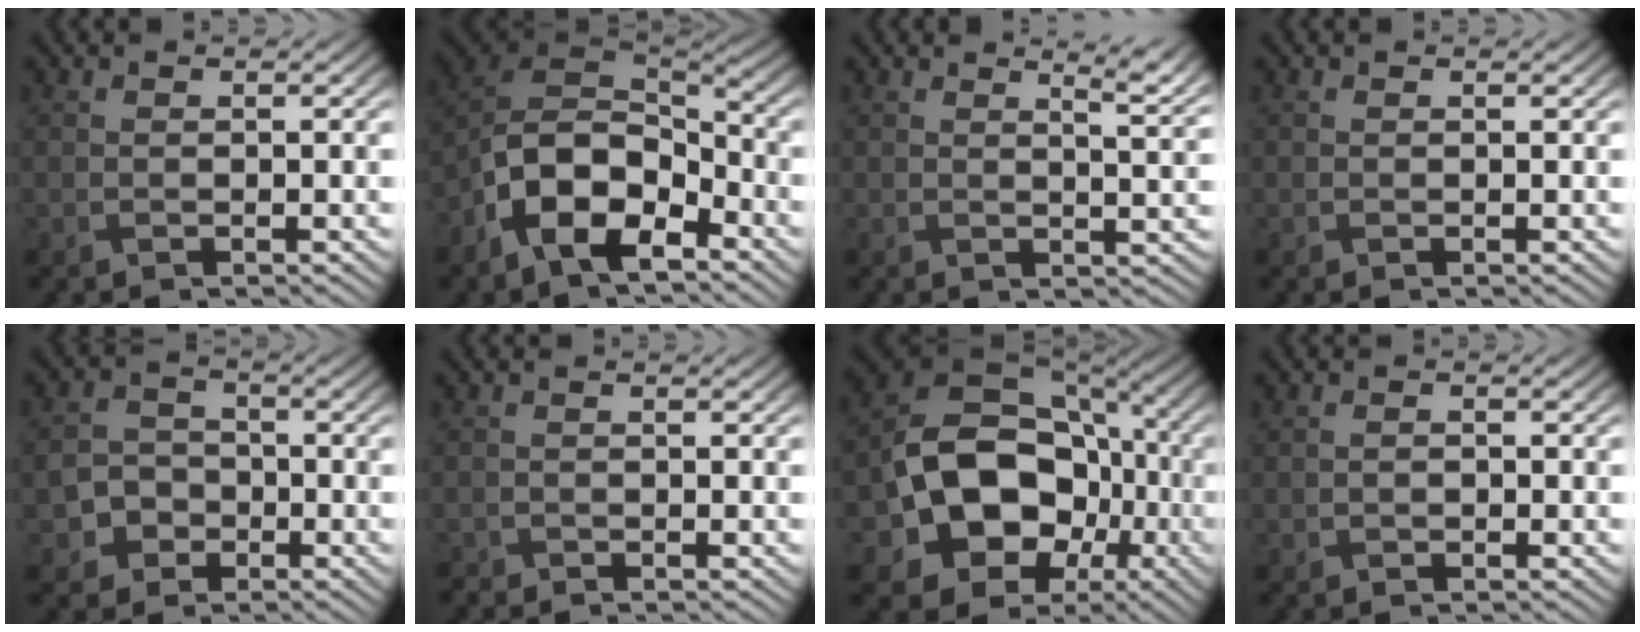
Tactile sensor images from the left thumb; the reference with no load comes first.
{"total": 12.6, "force": [-6.7, 7.0, 8.1], "torque": [-0.171, -0.025, -0.134]}
{"total": 3.7, "force": [2.8, 0.7, 2.4], "torque": [-0.037, 0.008, 0.036]}
{"total": 0.0}
{"total": 4.2, "force": [-2.0, 3.4, 1.5], "torque": [-0.032, 0.001, -0.045]}
{"total": 1.0, "force": [-1.0, 0.1, 0.0], "torque": [0.000, -0.004, -0.022]}
{"total": 15.8, "force": [-3.4, 12.3, 9.3], "torque": [-0.182, -0.023, -0.056]}
{"total": 0.7, "force": [-0.4, 0.4, 0.4], "torque": [-0.008, 0.001, -0.005]}